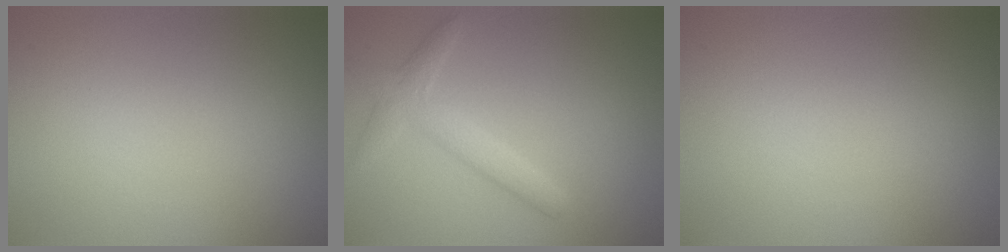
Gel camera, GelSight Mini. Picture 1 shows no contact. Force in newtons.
{"total": 2.4, "press": 2.4, "slide": 0.0}
{"total": 0.0}